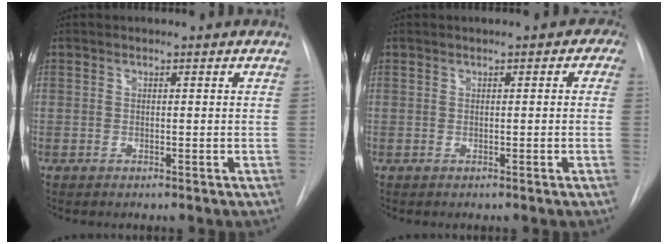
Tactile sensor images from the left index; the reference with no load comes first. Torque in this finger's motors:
{"motor_torque": [0.57, -0.80, -0.05, 0.02]}